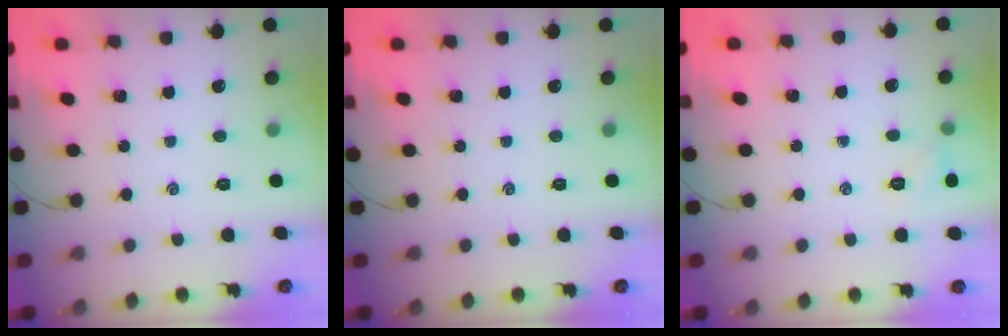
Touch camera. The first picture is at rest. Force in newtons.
{"total": 0.0}
{"total": 4.1, "press": 3.9, "slide": 1.2}